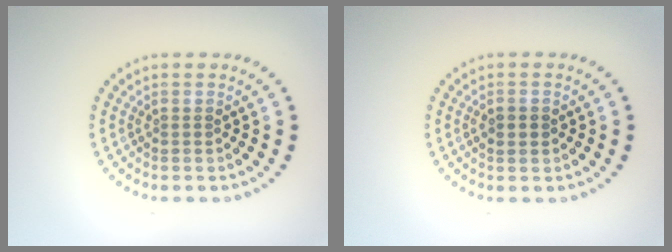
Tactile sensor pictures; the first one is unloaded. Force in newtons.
{"total": 1.8, "press": 1.8, "slide": 0.1}